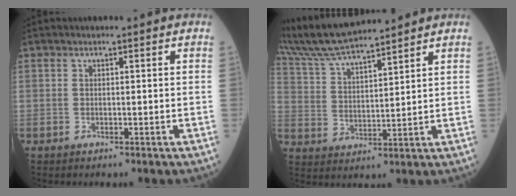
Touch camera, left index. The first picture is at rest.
{"total": 11.7, "force": [10.9, 0.4, 4.4], "torque": [-0.095, 0.026, 0.212]}